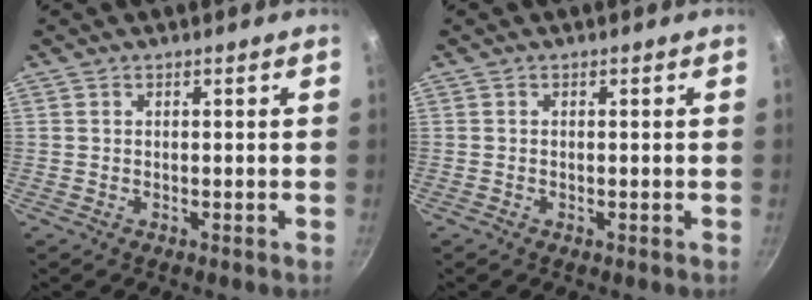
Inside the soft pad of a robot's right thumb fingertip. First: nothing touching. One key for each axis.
{"total": 0.0}